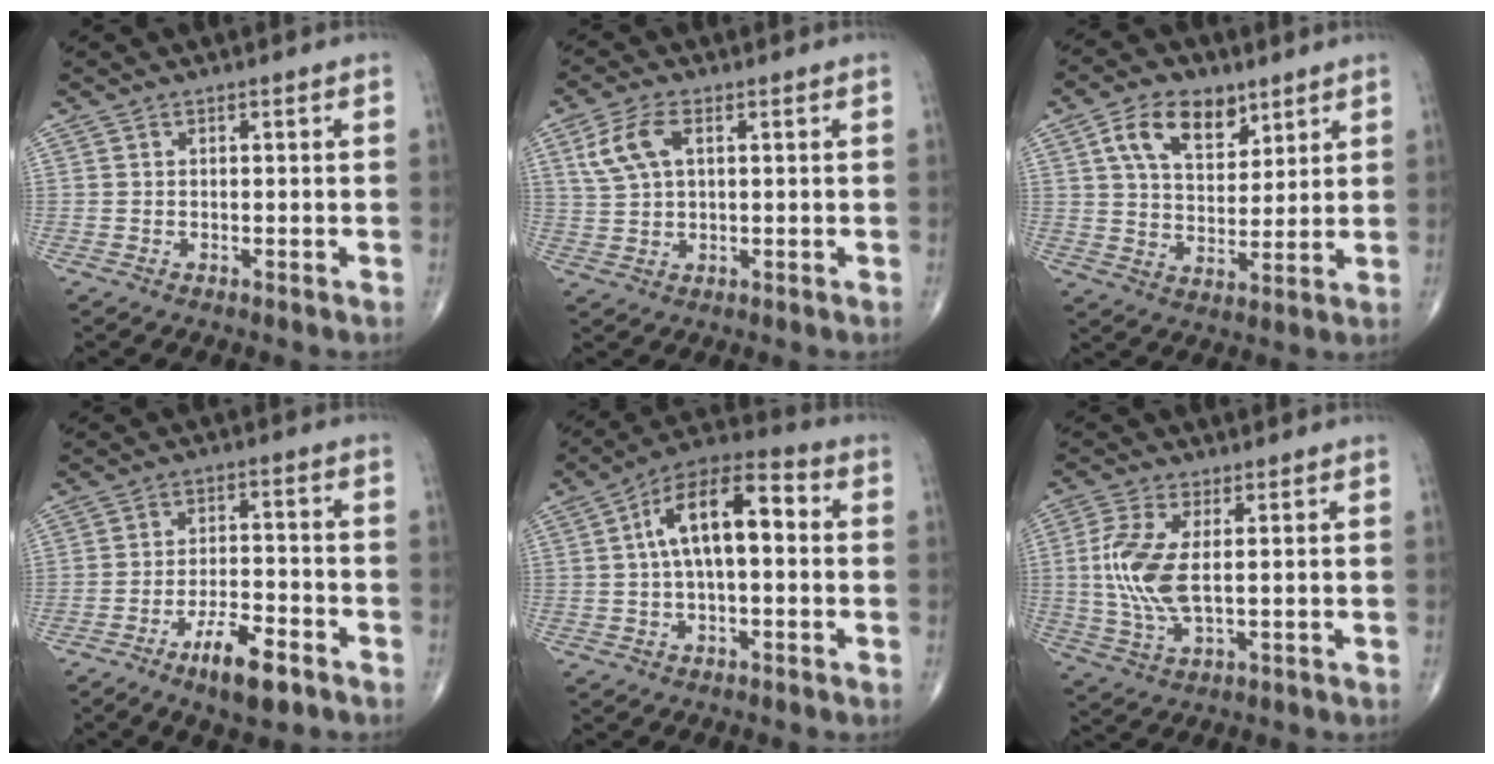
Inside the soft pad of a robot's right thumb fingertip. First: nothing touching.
{"total": 6.8, "force": [2.2, 3.5, 5.3], "torque": [-0.121, 0.007, 0.049]}
{"total": 11.1, "force": [5.7, 6.6, 6.9], "torque": [-0.093, -0.023, 0.104]}
{"total": 9.0, "force": [-5.5, 2.8, 6.6], "torque": [-0.107, 0.026, -0.088]}
{"total": 13.6, "force": [1.5, 6.1, 12.0], "torque": [-0.203, 0.042, 0.015]}
{"total": 9.7, "force": [0.7, 4.0, 8.8], "torque": [-0.213, -0.005, 0.018]}